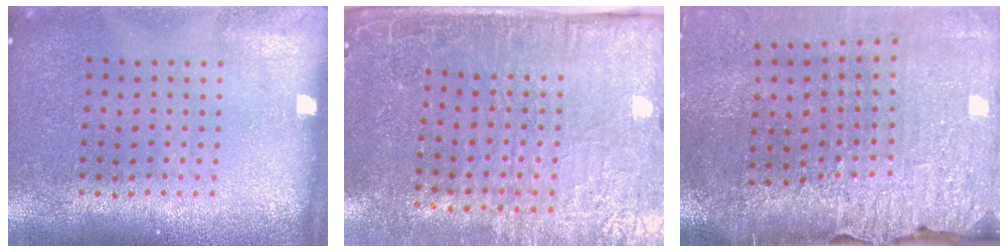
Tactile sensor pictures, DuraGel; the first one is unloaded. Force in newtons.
{"total": 4.8, "press": 4.0, "slide": 2.6}
{"total": 3.7, "press": 3.4, "slide": 1.4}